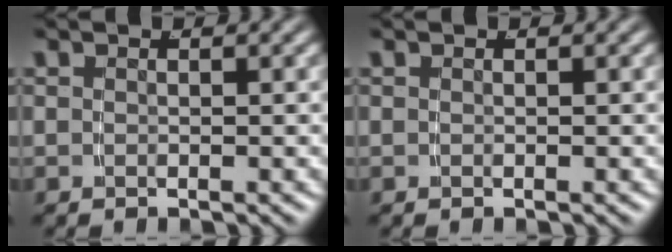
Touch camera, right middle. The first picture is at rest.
{"total": 0.0}